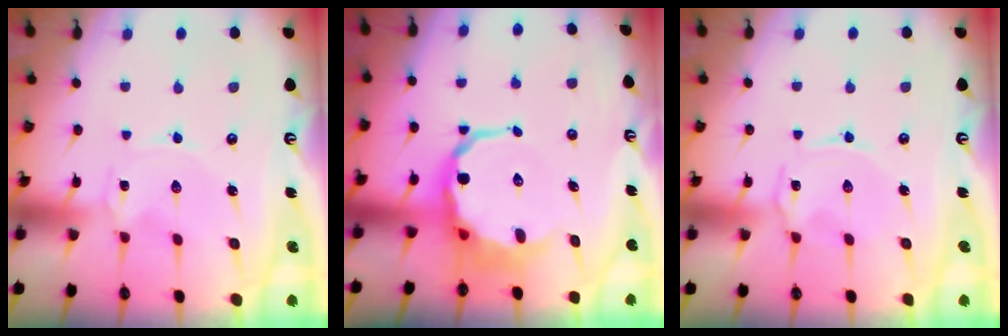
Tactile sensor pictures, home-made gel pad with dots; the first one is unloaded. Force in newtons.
{"total": 9.6, "press": 9.2, "slide": 2.7}
{"total": 1.4, "press": 1.3, "slide": 0.5}